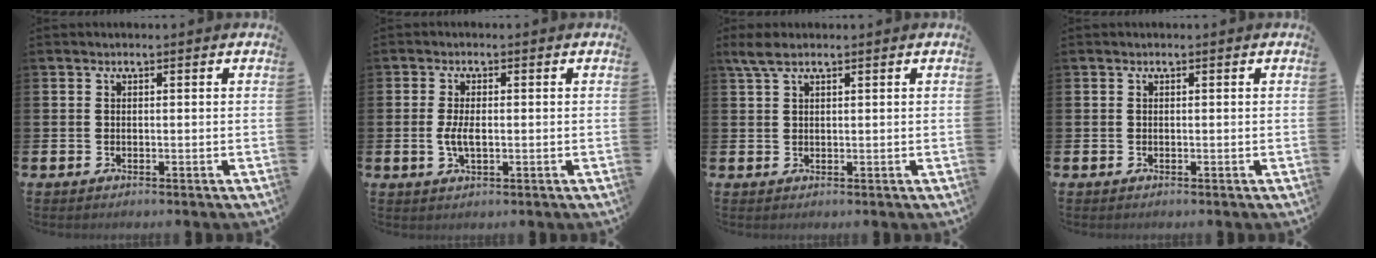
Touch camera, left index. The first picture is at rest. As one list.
[{"total": 2.9, "force": [-0.3, 1.3, 2.6], "torque": [-0.050, 0.003, -0.007]}, {"total": 2.8, "force": [1.8, 1.0, 1.8], "torque": [-0.038, 0.006, 0.033]}, {"total": 0.0}]